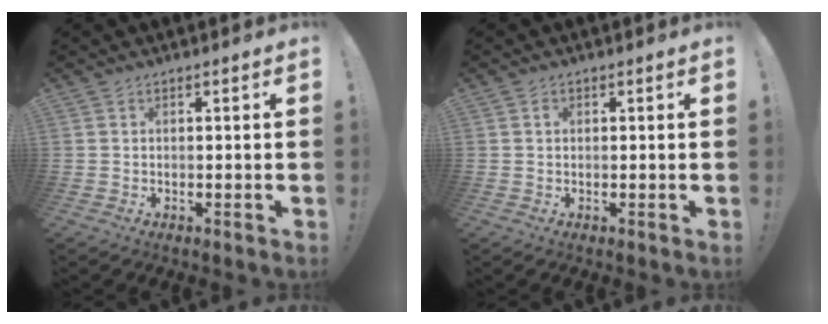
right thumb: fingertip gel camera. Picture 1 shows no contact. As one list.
[{"total": 0.7, "force": [0.3, 0.6, 0.2], "torque": [0.002, 0.002, 0.003]}]